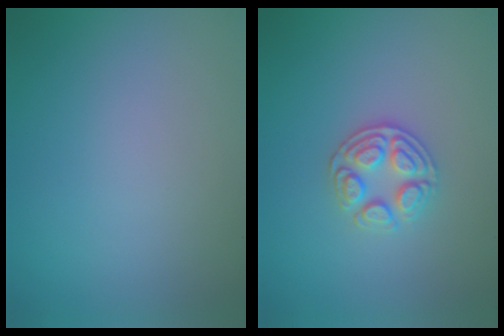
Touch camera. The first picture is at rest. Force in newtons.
{"total": 3.0, "press": 2.8, "slide": 1.1}